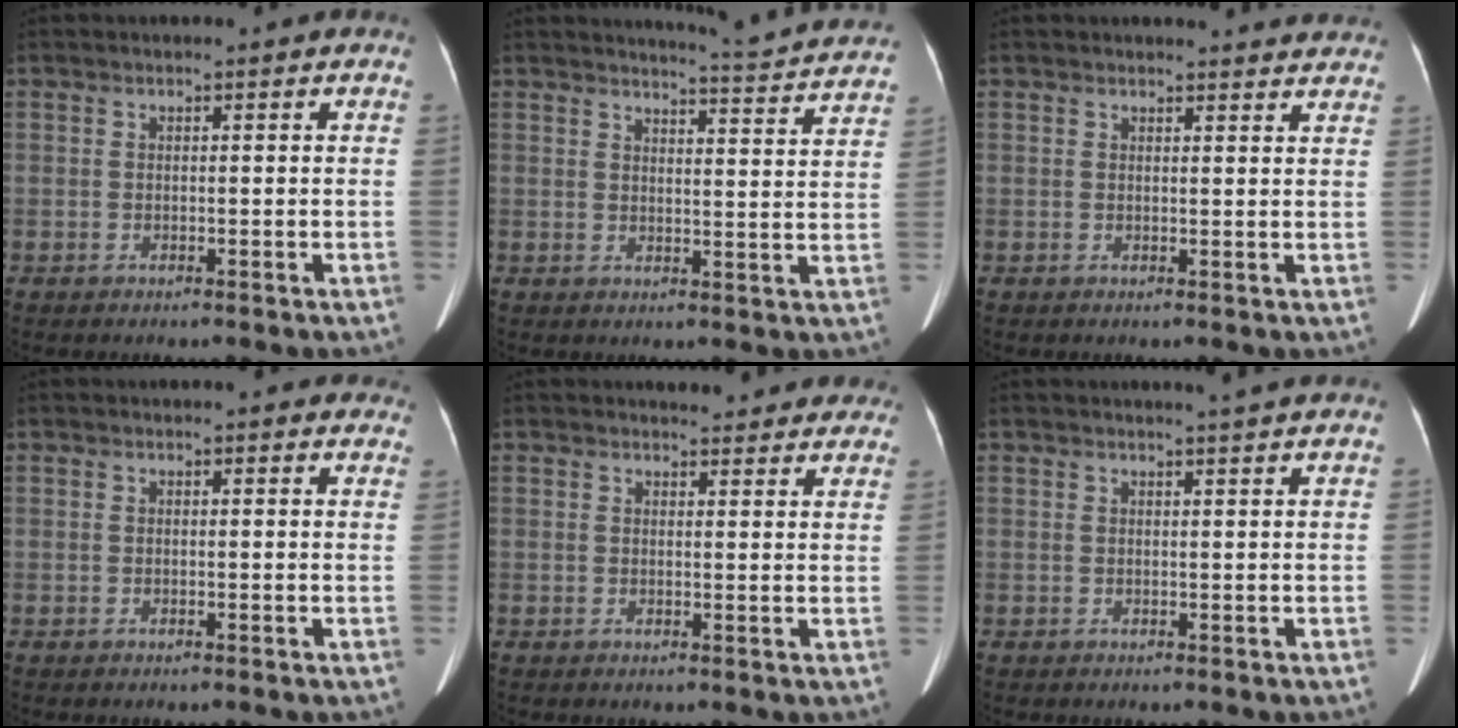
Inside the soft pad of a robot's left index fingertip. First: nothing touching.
{"total": 11.0, "force": [10.8, -1.1, 2.0], "torque": [-0.038, -0.039, 0.121]}
{"total": 7.0, "force": [6.8, 1.0, 1.2], "torque": [0.000, -0.005, 0.054]}
{"total": 4.6, "force": [3.9, 1.4, 1.9], "torque": [-0.012, 0.009, 0.031]}
{"total": 8.2, "force": [7.5, 2.4, 2.2], "torque": [-0.008, 0.000, 0.070]}
{"total": 2.7, "force": [2.4, -0.7, 1.1], "torque": [-0.015, 0.000, 0.029]}